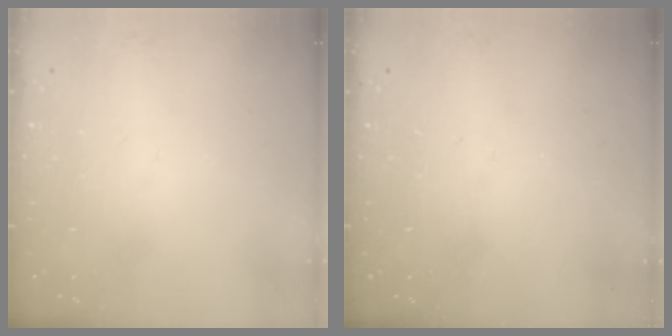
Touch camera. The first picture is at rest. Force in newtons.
{"total": 0.0}